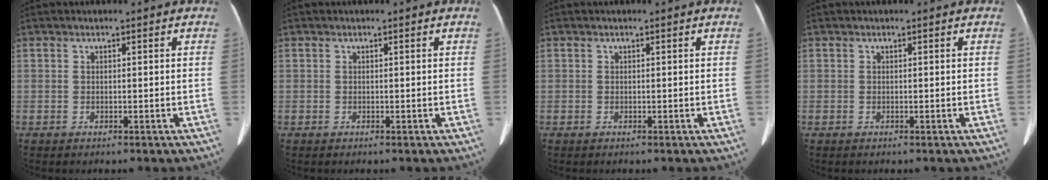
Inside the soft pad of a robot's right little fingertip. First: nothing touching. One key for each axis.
{"total": 0.0}
{"total": 0.0}
{"total": 0.0}